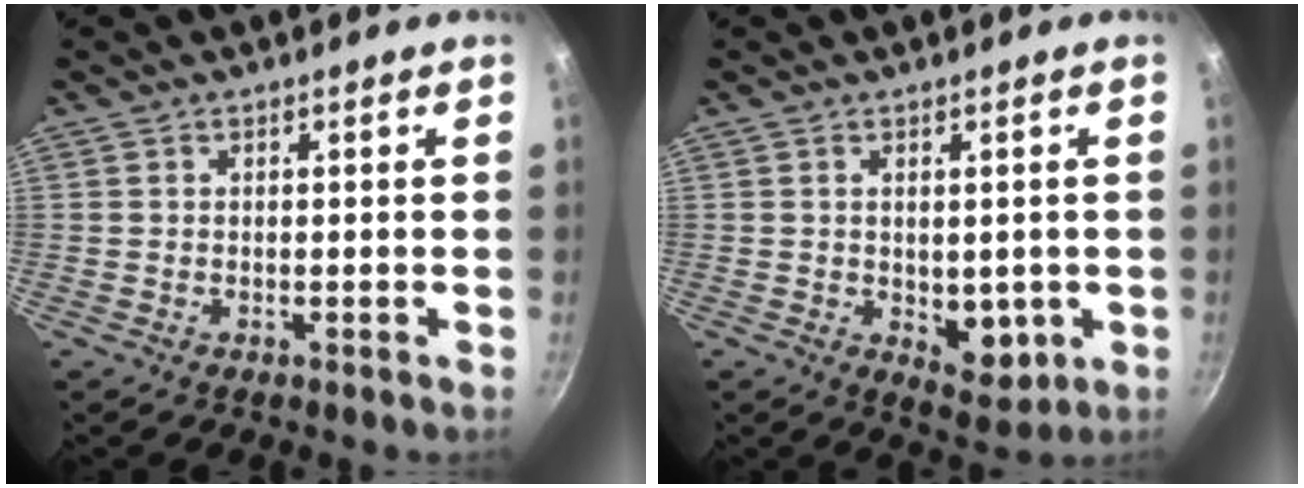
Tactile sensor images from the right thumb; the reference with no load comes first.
{"total": 6.7, "force": [-0.7, 4.0, 5.3], "torque": [-0.056, -0.018, -0.001]}